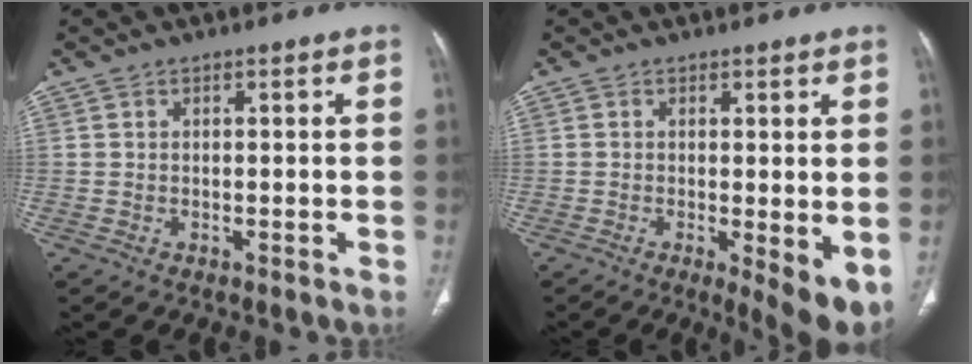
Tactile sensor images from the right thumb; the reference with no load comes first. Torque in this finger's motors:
{"motor_torque": [-0.29, 0.58, 0.05, -0.05, 0.04]}